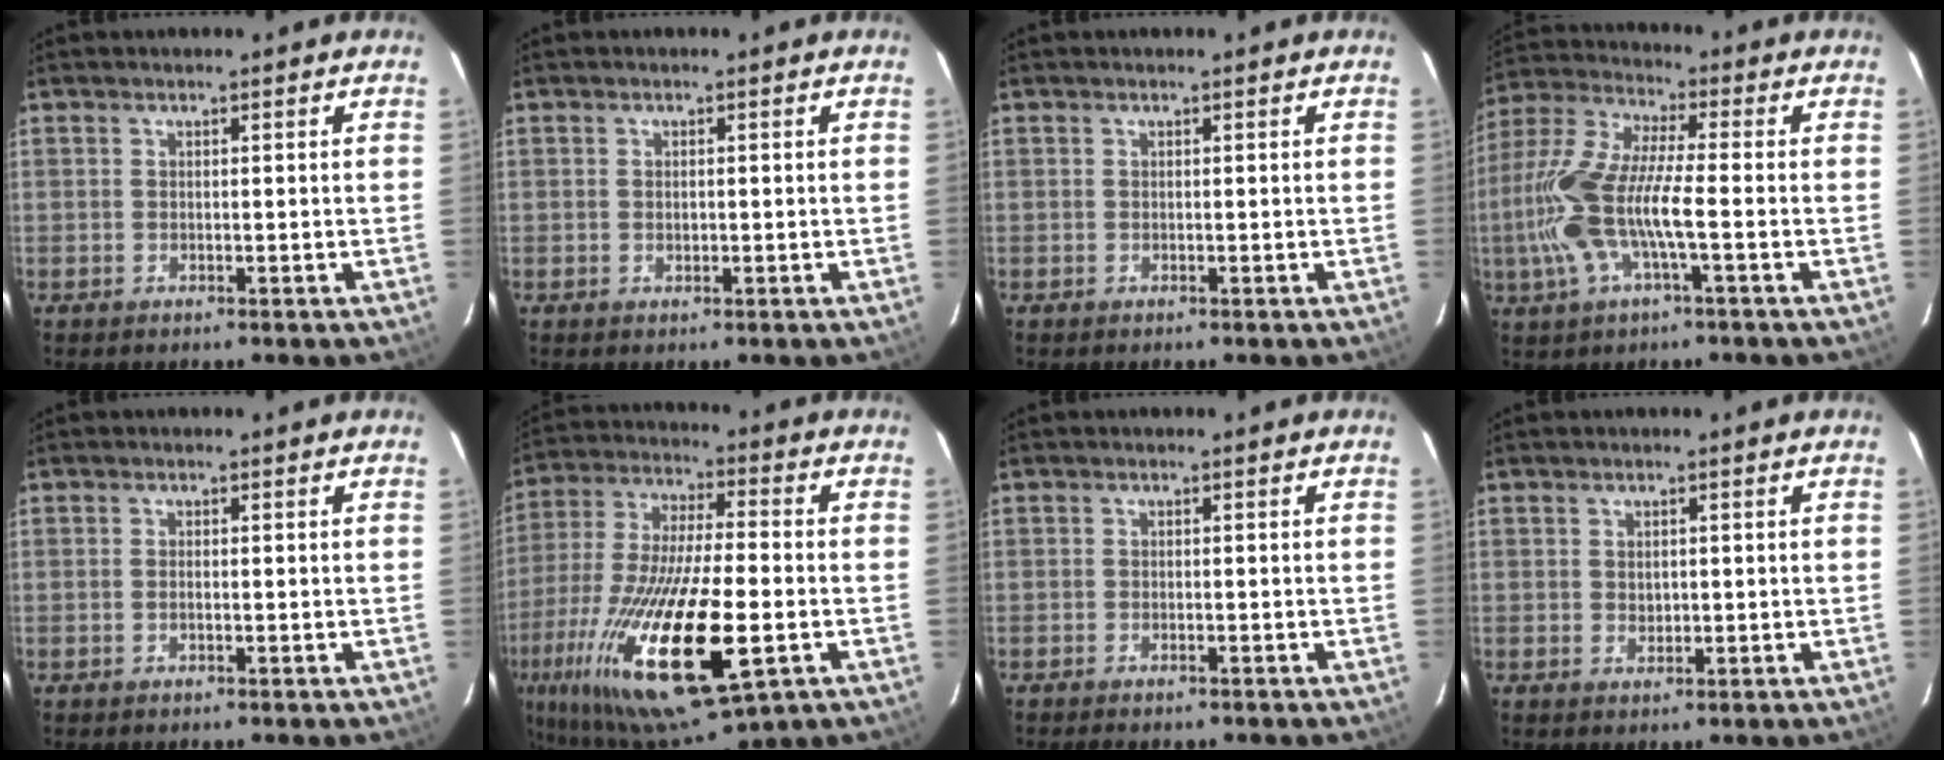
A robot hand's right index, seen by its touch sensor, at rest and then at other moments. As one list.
[{"total": 1.1, "force": [0.0, 0.8, 0.8], "torque": [-0.013, 0.003, 0.000]}, {"total": 0.0}, {"total": 15.3, "force": [-3.3, 3.6, 14.5], "torque": [-0.302, -0.003, -0.066]}, {"total": 0.7, "force": [-0.2, 0.3, 0.7], "torque": [-0.015, 0.001, -0.005]}, {"total": 29.5, "force": [-10.8, 9.6, 25.7], "torque": [-0.521, -0.078, -0.191]}, {"total": 2.8, "force": [-2.4, 0.8, 1.3], "torque": [-0.033, -0.010, -0.041]}, {"total": 1.6, "force": [0.2, 1.4, 0.9], "torque": [-0.013, 0.003, 0.006]}]